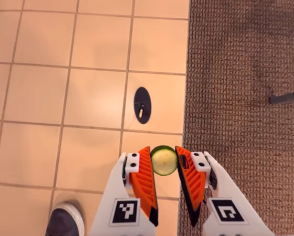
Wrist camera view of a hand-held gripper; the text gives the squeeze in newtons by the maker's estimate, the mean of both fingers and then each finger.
{"total": 7.9, "left": 7.6, "right": 8.2}